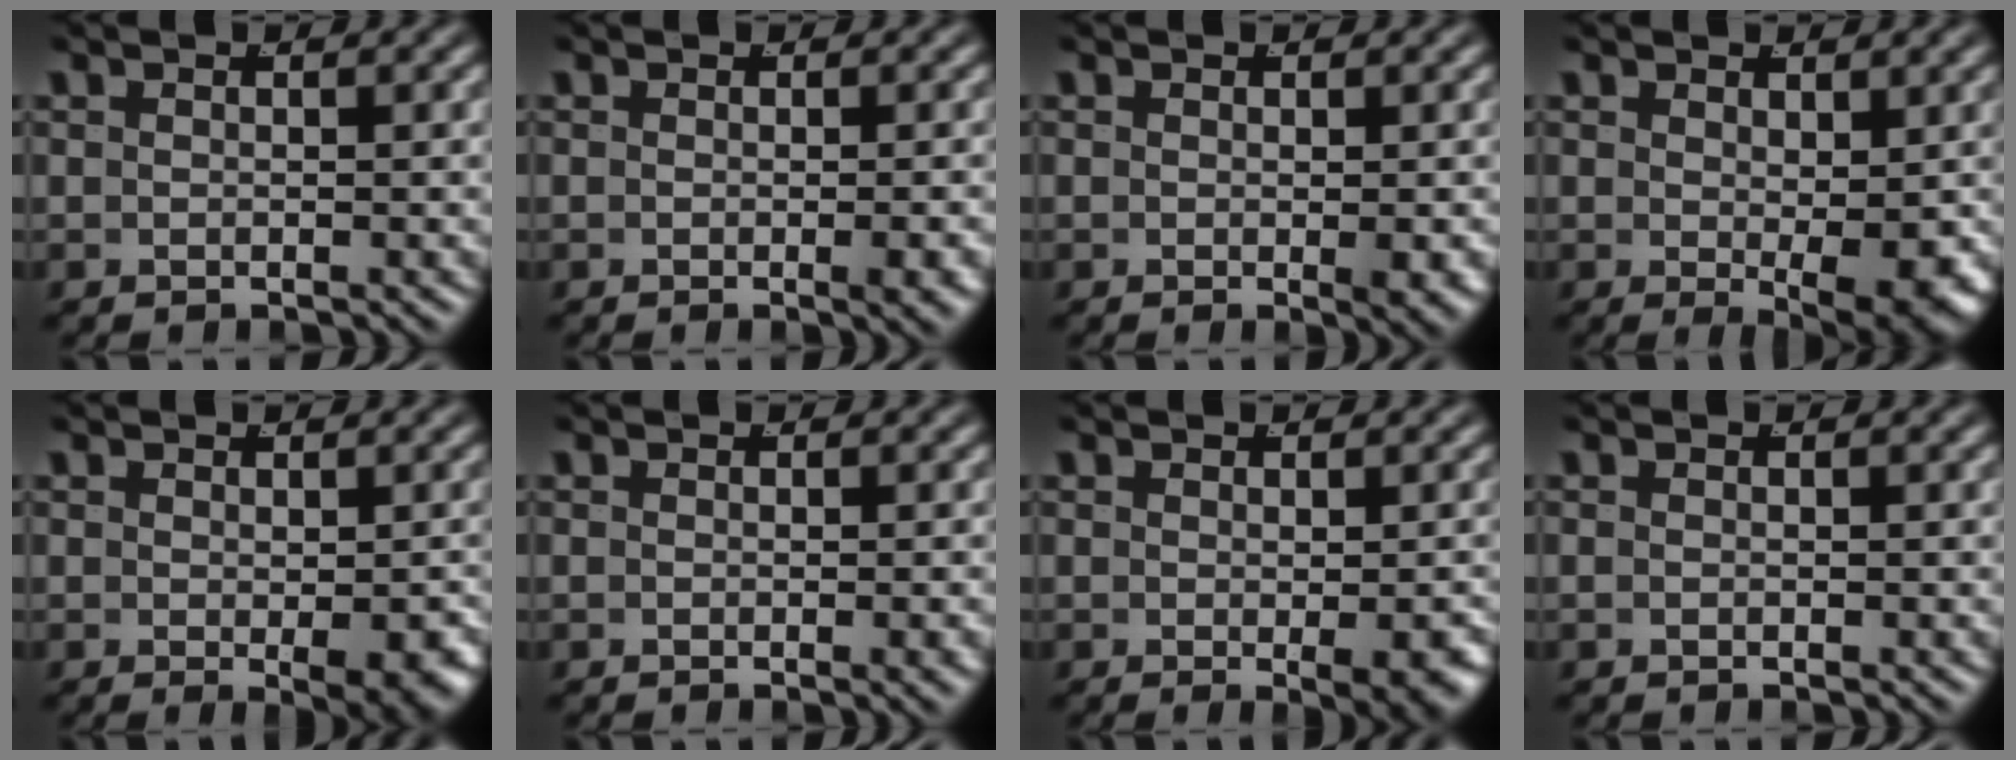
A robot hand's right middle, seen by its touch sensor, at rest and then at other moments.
{"total": 1.1, "force": [-0.4, -0.1, 1.0], "torque": [-0.009, 0.002, -0.007]}
{"total": 1.2, "force": [-0.2, 0.1, 1.2], "torque": [-0.010, -0.005, 0.000]}
{"total": 4.0, "force": [-0.3, 0.9, 3.9], "torque": [-0.036, -0.025, 0.009]}
{"total": 2.6, "force": [-0.6, 0.7, 2.4], "torque": [-0.018, -0.015, -0.002]}
{"total": 0.5, "force": [-0.1, 0.0, 0.5], "torque": [-0.003, 0.002, -0.003]}
{"total": 2.1, "force": [-0.5, 0.3, 2.0], "torque": [-0.014, -0.009, -0.004]}
{"total": 0.0}